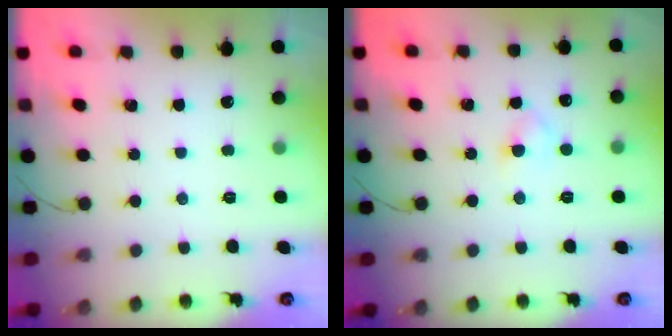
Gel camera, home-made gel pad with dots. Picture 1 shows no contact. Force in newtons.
{"total": 2.8, "press": 2.5, "slide": 1.2}